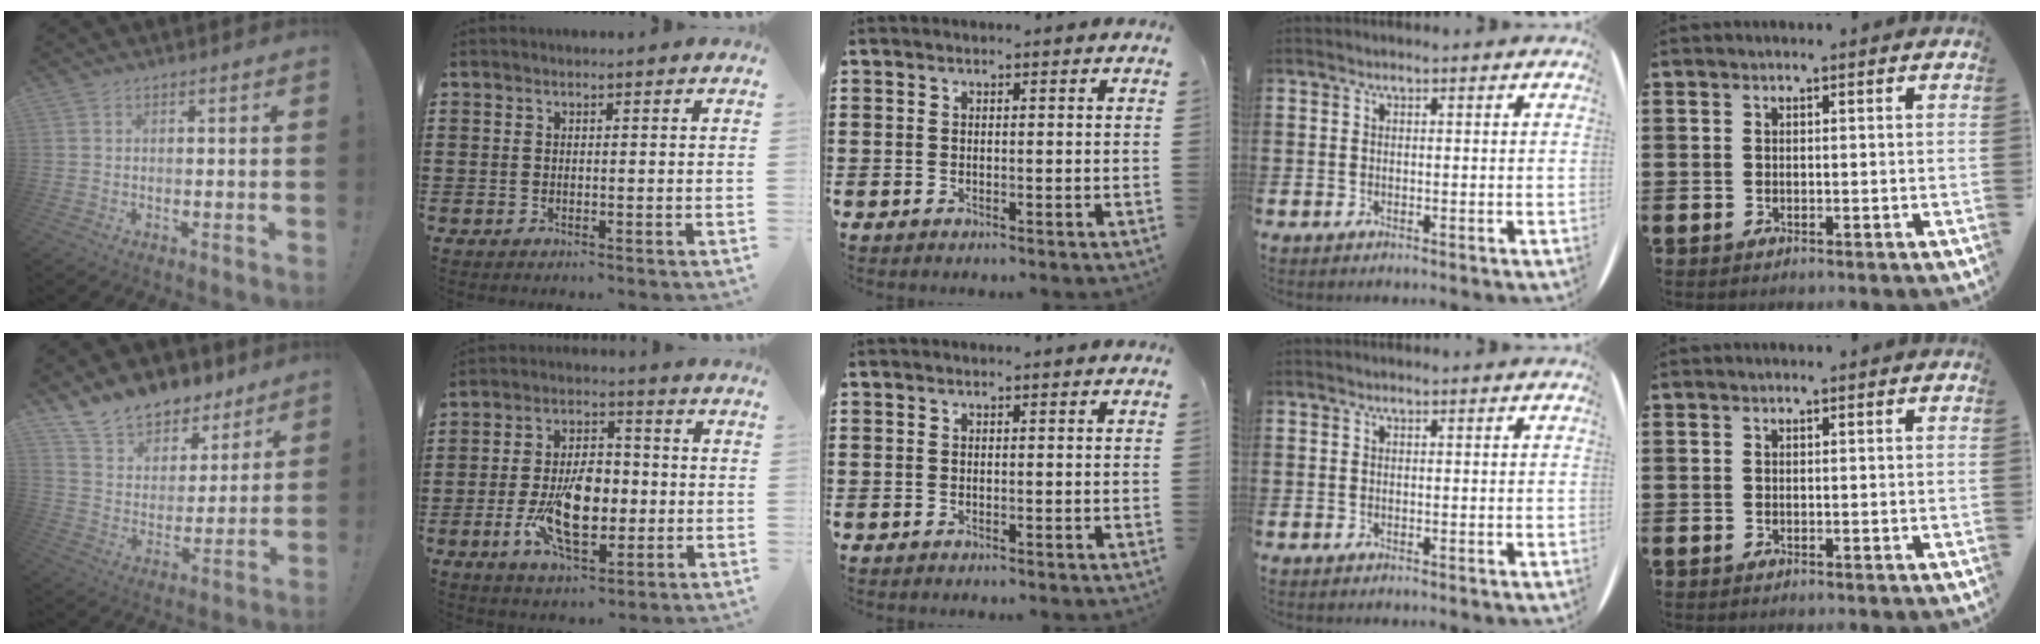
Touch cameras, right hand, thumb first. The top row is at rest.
{"thumb": {"total": 12.2, "force": [10.3, 6.0, 2.5], "torque": [-0.054, -0.084, 0.194]}, "index": {"total": 11.9, "force": [-2.3, 6.3, 9.8], "torque": [-0.203, -0.004, -0.042]}}